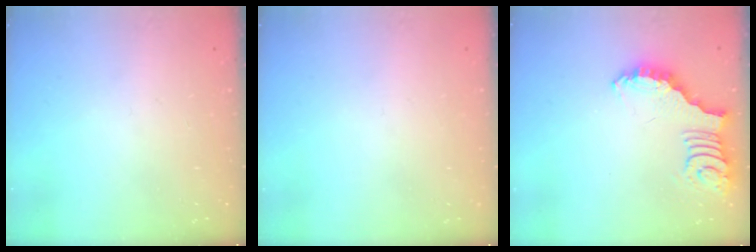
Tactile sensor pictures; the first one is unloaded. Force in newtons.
{"total": 0.0}
{"total": 2.4, "press": 2.4, "slide": 0.5}